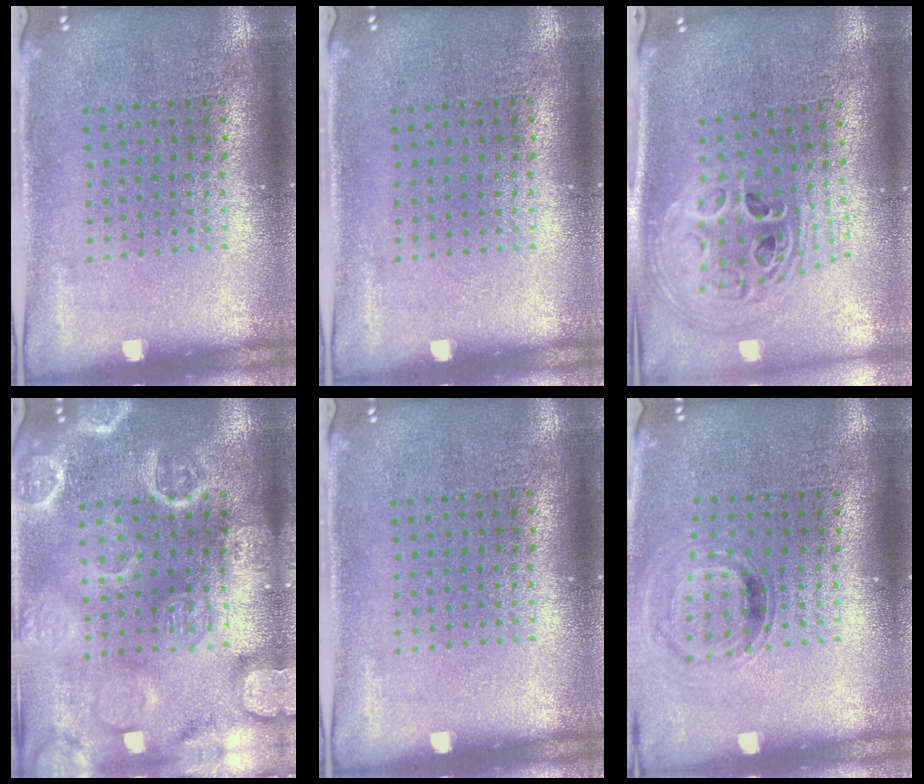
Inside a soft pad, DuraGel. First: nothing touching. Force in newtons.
{"total": 0.0}
{"total": 2.7, "press": 1.9, "slide": 1.9}
{"total": 3.9, "press": 3.9, "slide": 0.4}
{"total": 0.0}
{"total": 0.8, "press": 0.8, "slide": 0.1}